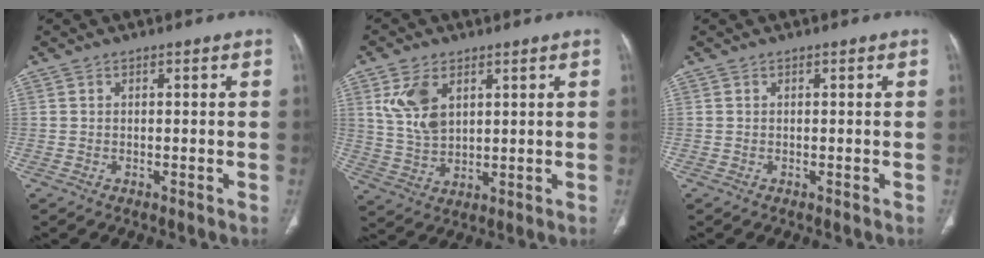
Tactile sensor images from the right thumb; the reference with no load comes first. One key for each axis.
{"total": 8.6, "fx": 3.5, "fy": 5.1, "fz": 5.9, "tx": -0.110, "ty": -0.010, "tz": 0.079}
{"total": 0.0}